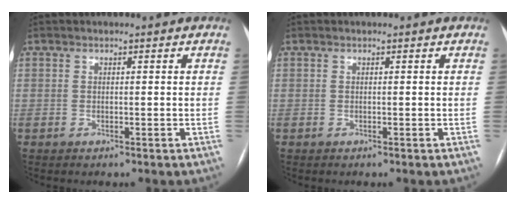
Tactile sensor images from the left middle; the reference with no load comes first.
{"total": 0.0}